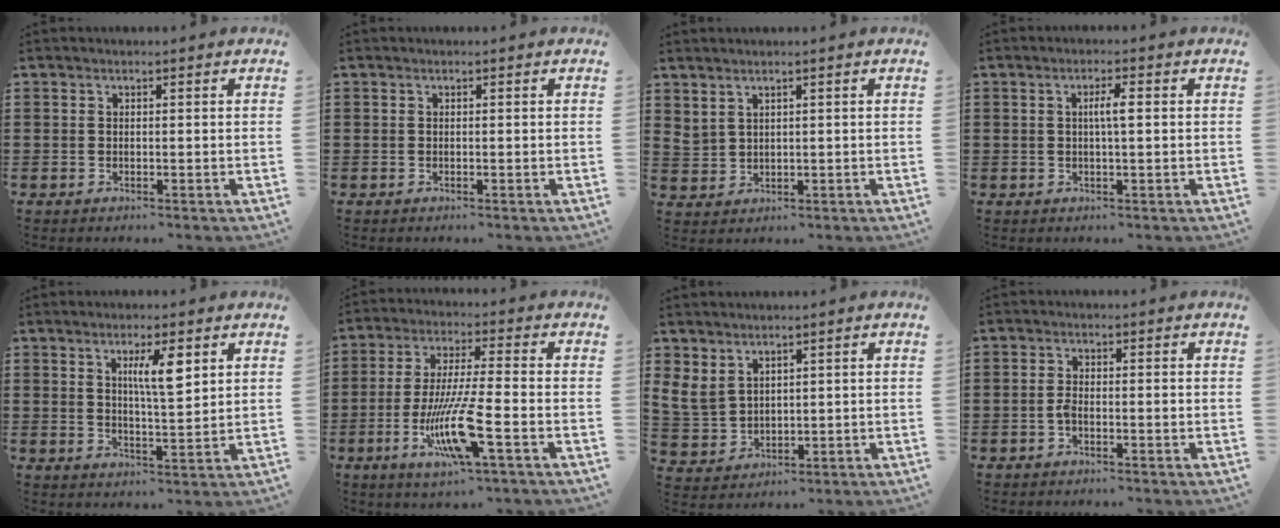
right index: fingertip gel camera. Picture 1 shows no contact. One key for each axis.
{"total": 0.0}
{"total": 1.9, "fx": 1.6, "fy": 0.9, "fz": 0.6, "tx": -0.018, "ty": 0.003, "tz": 0.032}
{"total": 2.7, "fx": 0.3, "fy": 0.4, "fz": 2.6, "tx": -0.051, "ty": 0.000, "tz": 0.003}
{"total": 5.7, "fx": 2.5, "fy": 1.3, "fz": 5.0, "tx": -0.089, "ty": 0.001, "tz": 0.037}
{"total": 11.1, "fx": -4.2, "fy": 1.1, "fz": 10.3, "tx": -0.214, "ty": -0.017, "tz": -0.083}
{"total": 3.9, "fx": 2.6, "fy": 2.5, "fz": 1.3, "tx": -0.047, "ty": 0.002, "tz": 0.049}
{"total": 1.9, "fx": -0.7, "fy": 0.5, "fz": 1.6, "tx": -0.039, "ty": -0.002, "tz": -0.015}